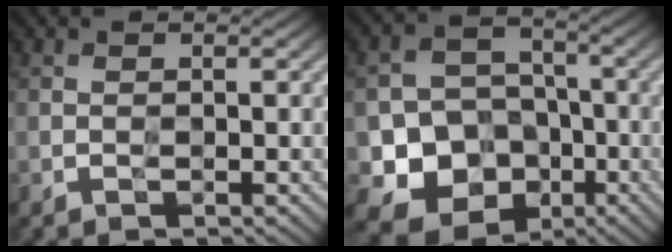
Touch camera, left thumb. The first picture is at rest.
{"total": 12.4, "force": [-4.4, 10.4, 5.0], "torque": [-0.111, -0.033, -0.103]}